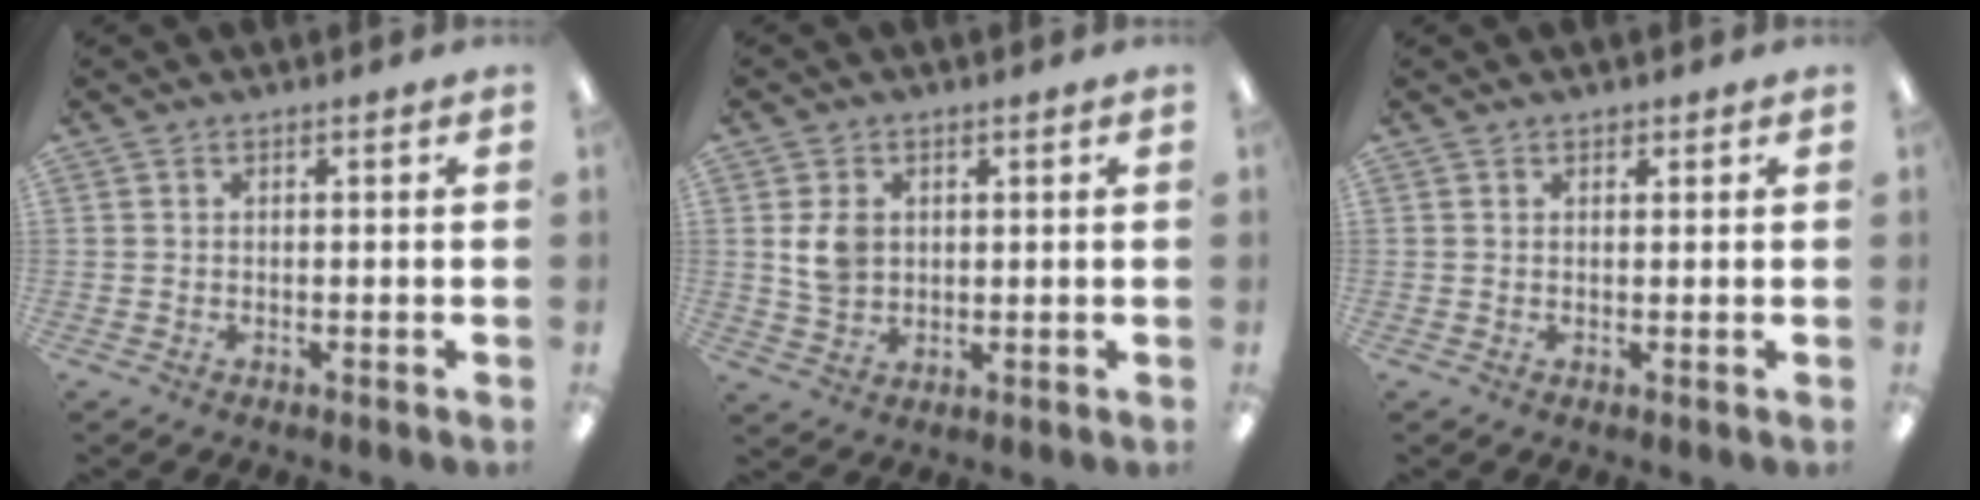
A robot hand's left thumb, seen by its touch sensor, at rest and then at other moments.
{"total": 5.7, "force": [1.5, 4.5, 3.2], "torque": [-0.052, 0.003, 0.027]}
{"total": 1.0, "force": [0.8, 0.5, 0.1], "torque": [-0.003, 0.001, 0.016]}